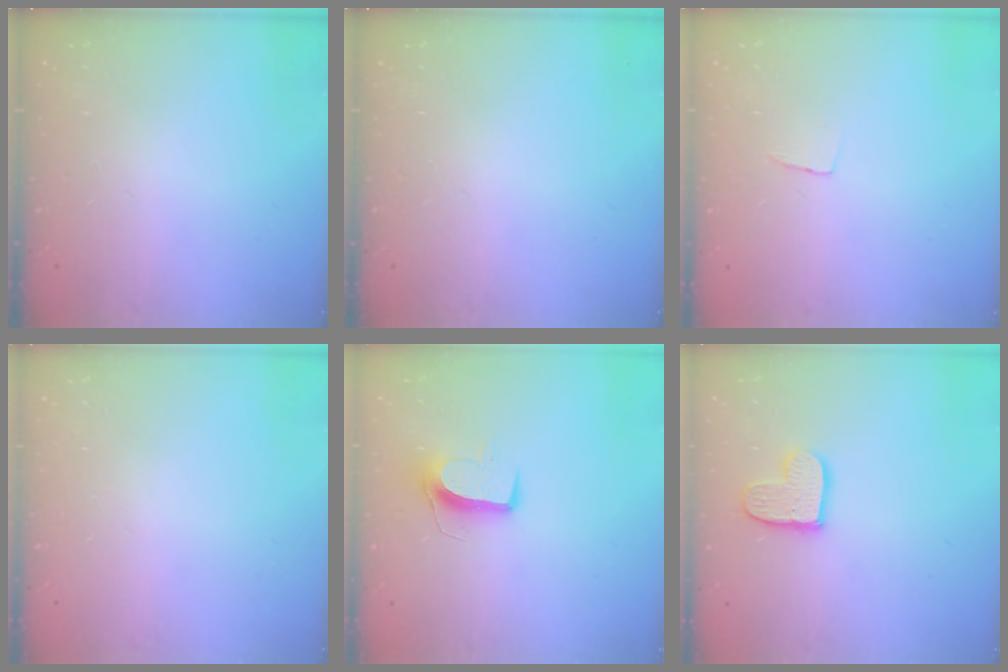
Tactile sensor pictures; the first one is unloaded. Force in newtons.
{"total": 0.0}
{"total": 2.9, "press": 2.9, "slide": 0.1}
{"total": 0.0}
{"total": 9.8, "press": 9.8, "slide": 0.4}
{"total": 12.1, "press": 12.0, "slide": 0.9}